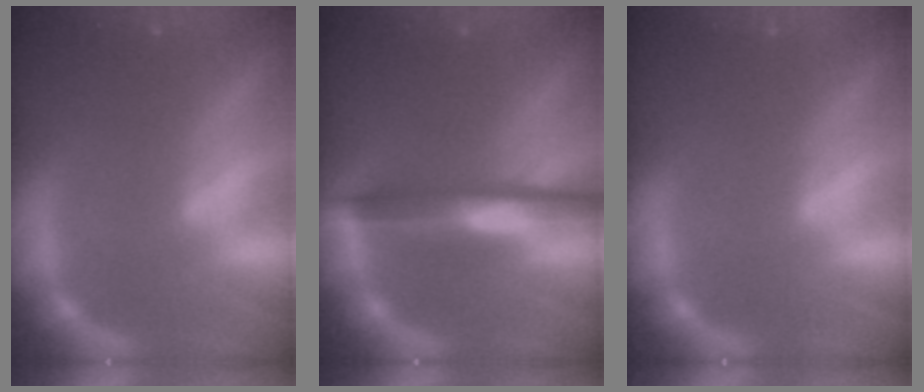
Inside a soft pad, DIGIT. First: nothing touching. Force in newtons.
{"total": 5.0}
{"total": 0.0}